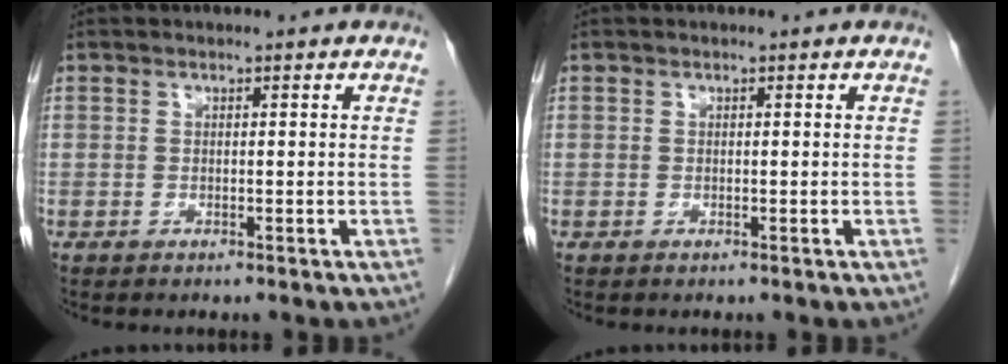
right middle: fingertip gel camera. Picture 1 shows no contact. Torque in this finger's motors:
{"motor_torque": [0.00, 0.00, 0.00, 0.00]}